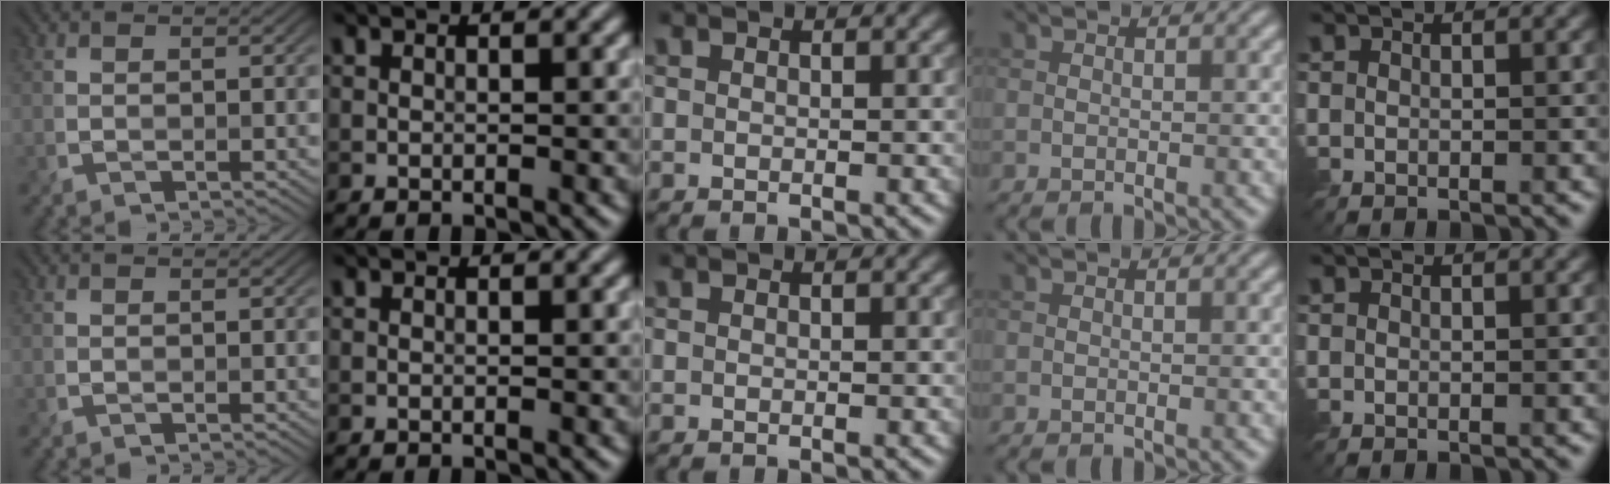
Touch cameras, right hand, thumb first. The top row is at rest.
{}